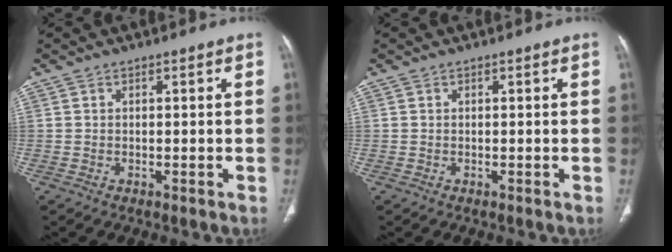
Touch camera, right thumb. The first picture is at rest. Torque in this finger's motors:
{"motor_torque": [0.05, 0.05, -0.18, 0.12, 0.02]}